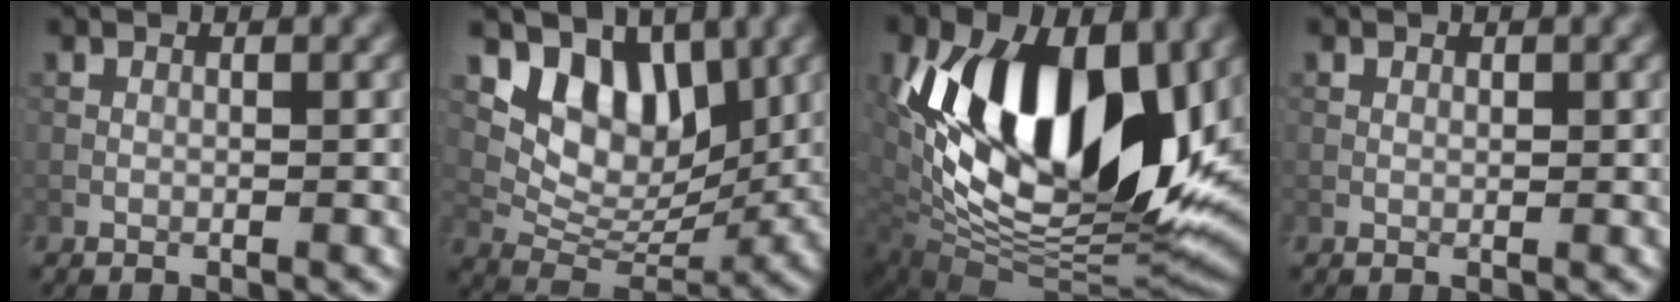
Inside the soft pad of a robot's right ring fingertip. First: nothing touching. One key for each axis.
{"total": 7.5, "fx": 3.2, "fy": 4.8, "fz": 4.8, "tx": -0.069, "ty": -0.016, "tz": 0.062}
{"total": 16.6, "fx": 3.5, "fy": 9.4, "fz": 13.3, "tx": -0.236, "ty": -0.007, "tz": 0.049}
{"total": 0.0}